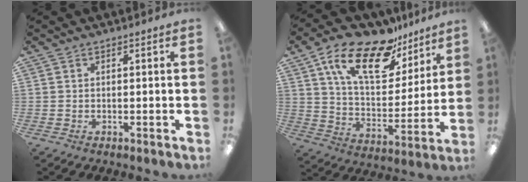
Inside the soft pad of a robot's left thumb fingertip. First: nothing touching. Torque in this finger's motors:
{"motor_torque": [0.43, 0.40, 1.30, -1.47, 0.34]}